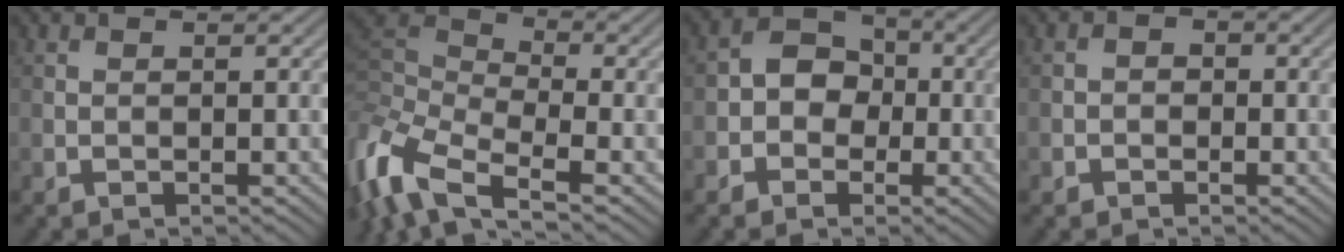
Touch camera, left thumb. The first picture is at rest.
{"total": 10.8, "force": [-4.3, 4.8, 8.7], "torque": [-0.208, 0.003, -0.102]}
{"total": 5.1, "force": [-1.0, 4.3, 2.6], "torque": [-0.033, 0.008, -0.034]}
{"total": 1.7, "force": [-0.5, 1.5, 0.5], "torque": [0.004, 0.002, -0.016]}